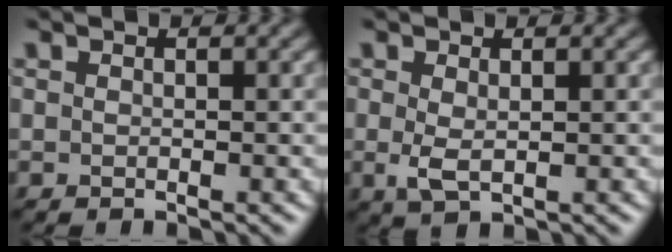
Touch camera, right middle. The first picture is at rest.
{"total": 2.0, "force": [0.1, 1.0, 1.8], "torque": [-0.040, -0.002, 0.003]}